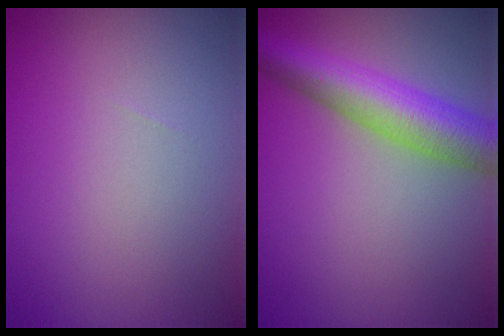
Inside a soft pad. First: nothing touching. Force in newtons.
{"total": 6.5, "press": 6.5, "slide": 0.2}